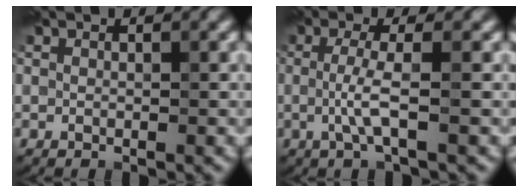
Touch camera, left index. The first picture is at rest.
{"total": 2.4, "force": [-0.4, 0.1, 2.4], "torque": [-0.054, 0.000, -0.010]}